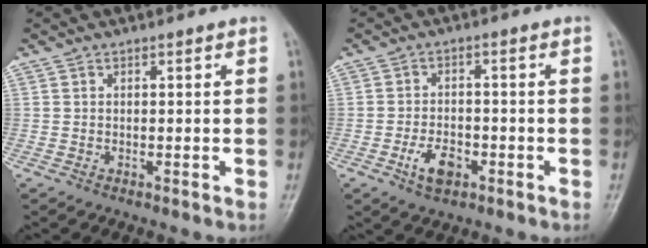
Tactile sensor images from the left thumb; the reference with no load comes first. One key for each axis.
{"total": 5.4, "fx": -2.4, "fy": 3.1, "fz": 3.7, "tx": -0.059, "ty": 0.012, "tz": -0.042}